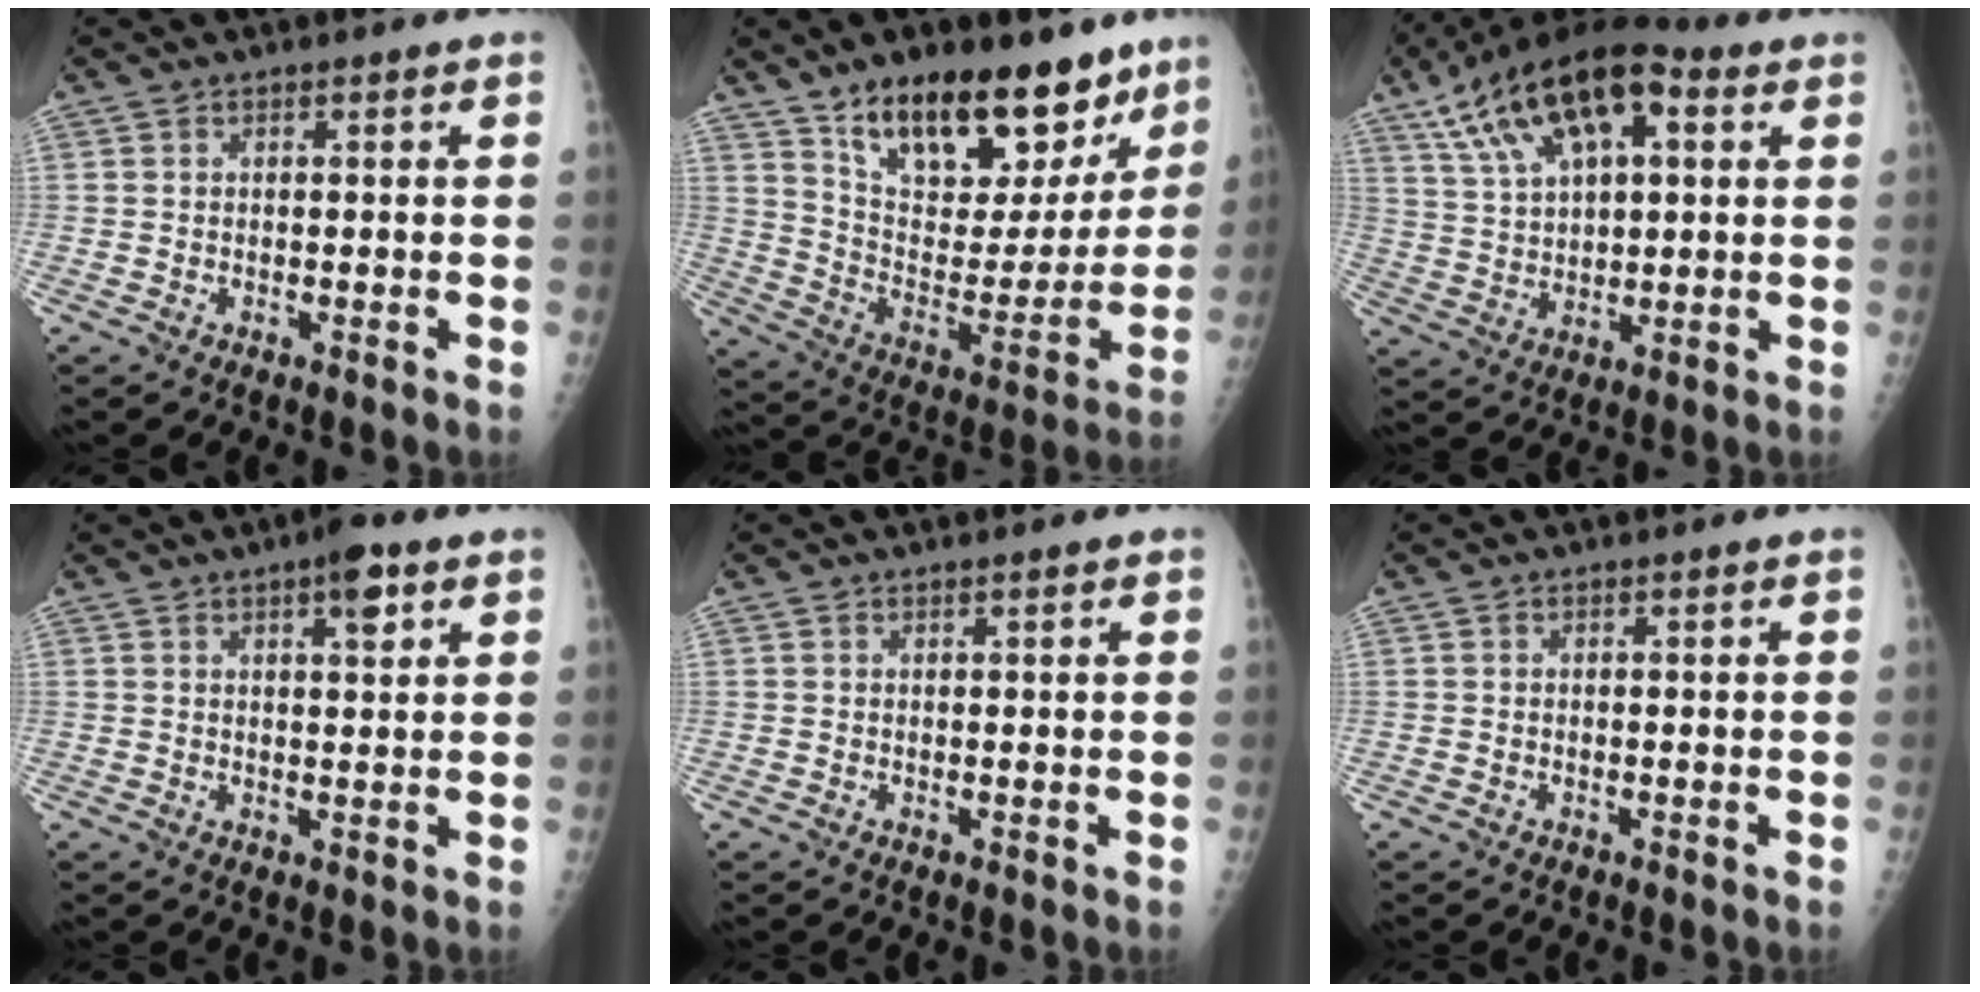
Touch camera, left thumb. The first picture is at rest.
{"total": 24.7, "force": [16.5, 11.6, 14.3], "torque": [-0.166, -0.070, 0.267]}
{"total": 19.4, "force": [8.6, 9.4, 14.7], "torque": [-0.241, 0.004, 0.150]}
{"total": 5.2, "force": [2.8, 1.7, 4.0], "torque": [-0.046, -0.009, 0.036]}
{"total": 0.6, "force": [0.5, 0.2, 0.3], "torque": [-0.005, -0.002, 0.008]}
{"total": 0.0}